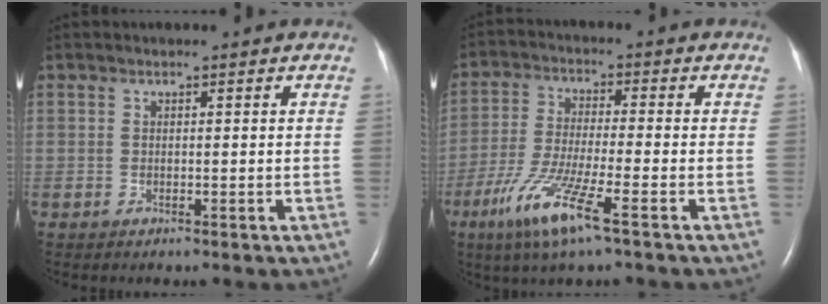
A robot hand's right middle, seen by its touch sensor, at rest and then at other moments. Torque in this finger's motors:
{"motor_torque": [1.38, -0.76, 0.79, 0.19]}